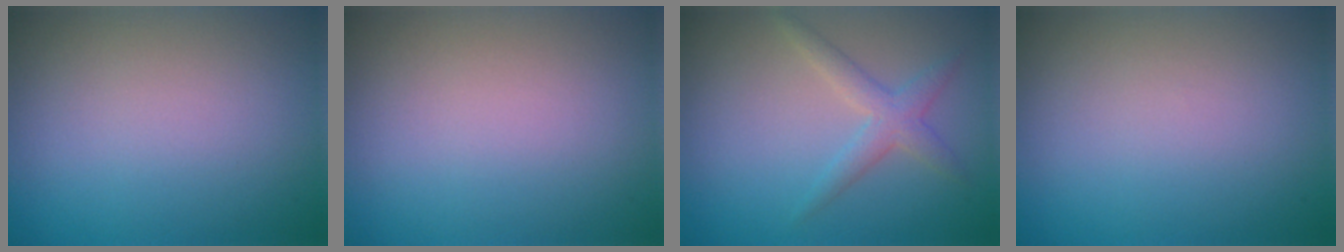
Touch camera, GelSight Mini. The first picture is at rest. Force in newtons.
{"total": 0.0}
{"total": 2.4, "press": 2.4, "slide": 0.0}
{"total": 0.0}